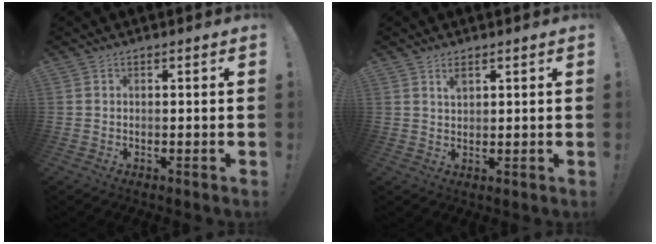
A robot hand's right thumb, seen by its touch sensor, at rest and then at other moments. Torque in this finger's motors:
{"motor_torque": [-0.01, 0.46, -0.06, -0.02, 0.01]}